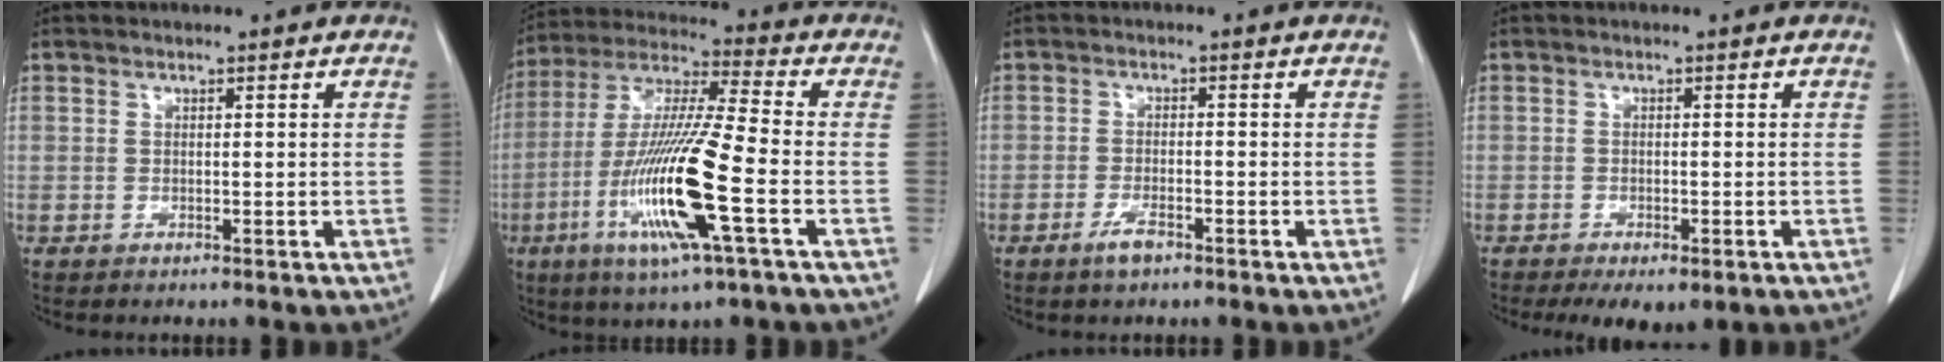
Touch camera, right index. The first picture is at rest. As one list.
[{"total": 17.2, "force": [-5.5, 0.5, 16.3], "torque": [-0.335, -0.019, -0.107]}, {"total": 2.7, "force": [-1.9, 0.7, 1.9], "torque": [-0.044, -0.001, -0.033]}, {"total": 5.2, "force": [-3.3, 2.5, 3.2], "torque": [-0.042, -0.007, -0.046]}]